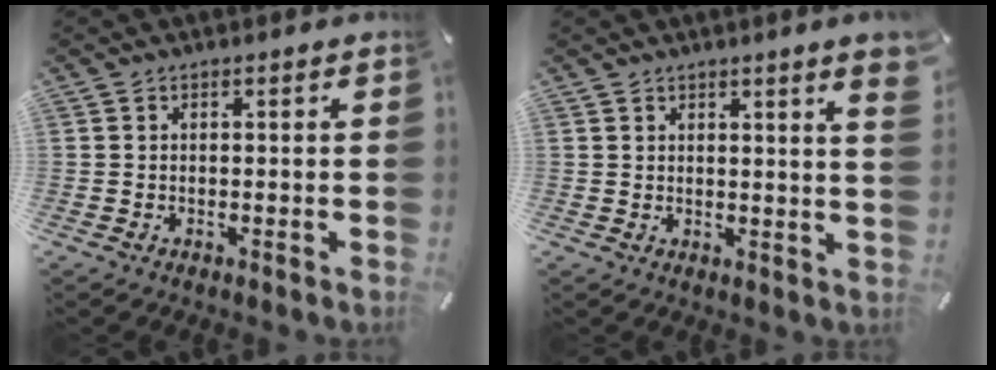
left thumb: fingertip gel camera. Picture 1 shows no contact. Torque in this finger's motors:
{"motor_torque": [0.67, -0.21, 0.35, 0.11, 0.00]}